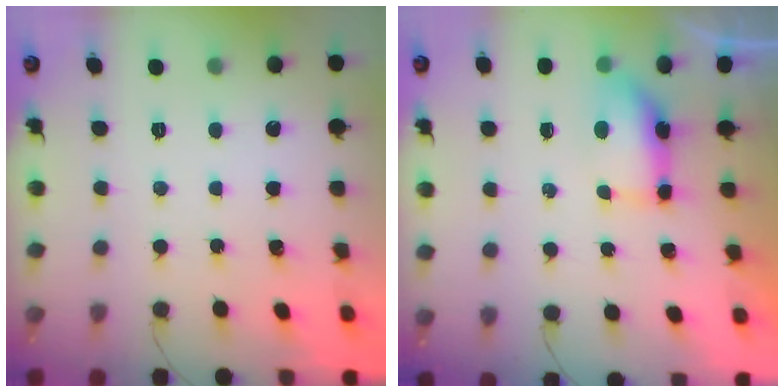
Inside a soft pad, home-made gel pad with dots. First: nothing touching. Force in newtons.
{"total": 6.7, "press": 6.7, "slide": 0.4}